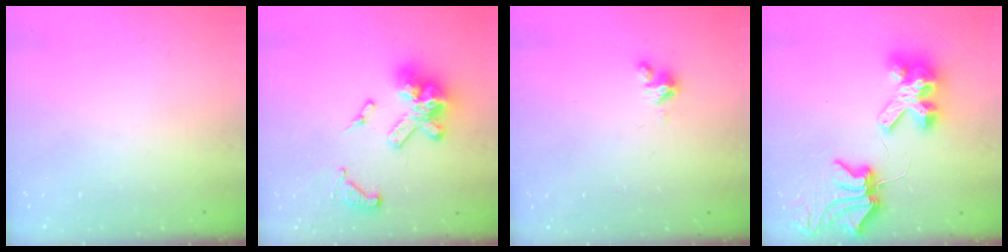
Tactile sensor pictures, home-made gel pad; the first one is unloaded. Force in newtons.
{"total": 17.4, "press": 17.2, "slide": 2.4}
{"total": 3.6, "press": 3.6, "slide": 0.4}
{"total": 10.0, "press": 9.9, "slide": 1.6}